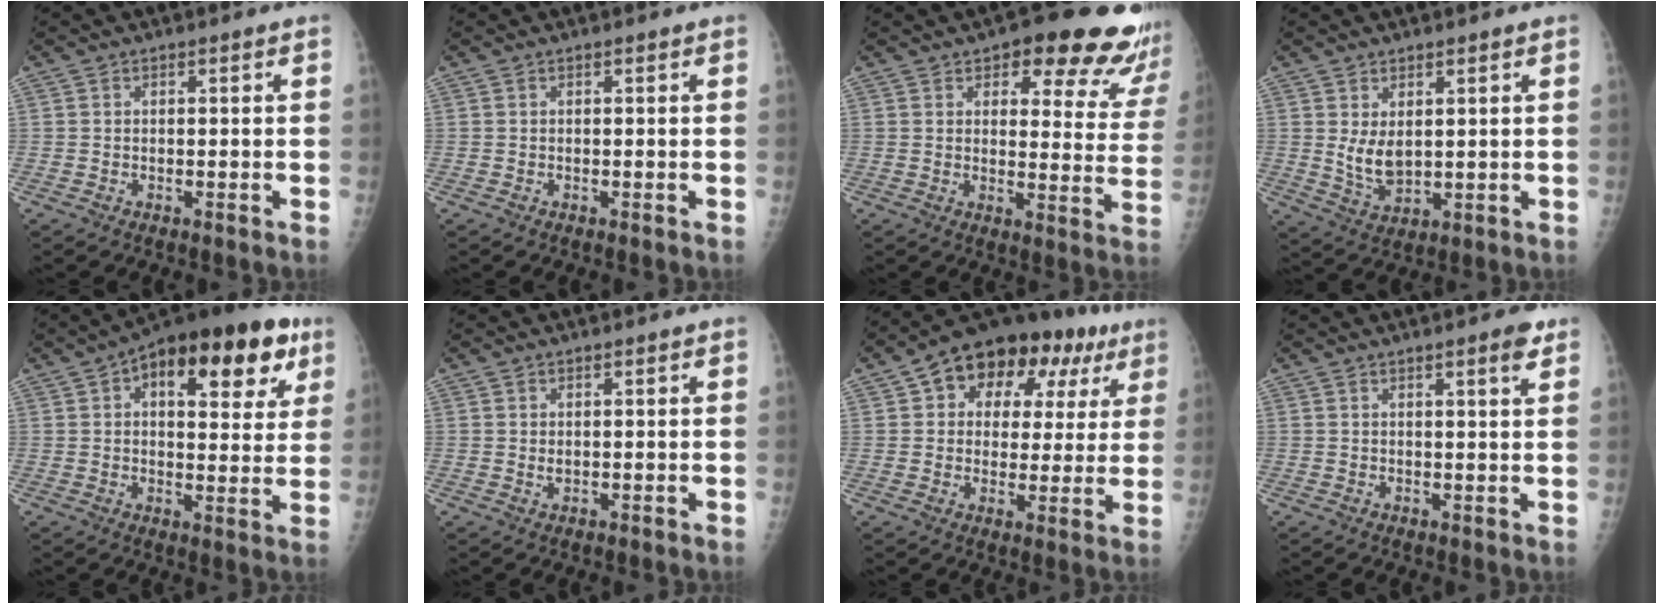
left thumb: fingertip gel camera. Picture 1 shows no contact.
{"total": 0.0}
{"total": 17.2, "force": [13.0, 6.4, 9.4], "torque": [-0.054, -0.067, 0.139]}
{"total": 5.4, "force": [1.3, 3.1, 4.2], "torque": [-0.065, -0.019, 0.037]}
{"total": 20.8, "force": [9.0, 10.1, 15.9], "torque": [-0.192, 0.005, 0.121]}
{"total": 1.1, "force": [0.2, 0.7, 0.8], "torque": [-0.012, 0.001, 0.008]}
{"total": 19.1, "force": [8.1, 12.2, 12.2], "torque": [-0.124, 0.018, 0.111]}
{"total": 3.3, "force": [2.1, 0.5, 2.5], "torque": [-0.029, -0.010, 0.026]}